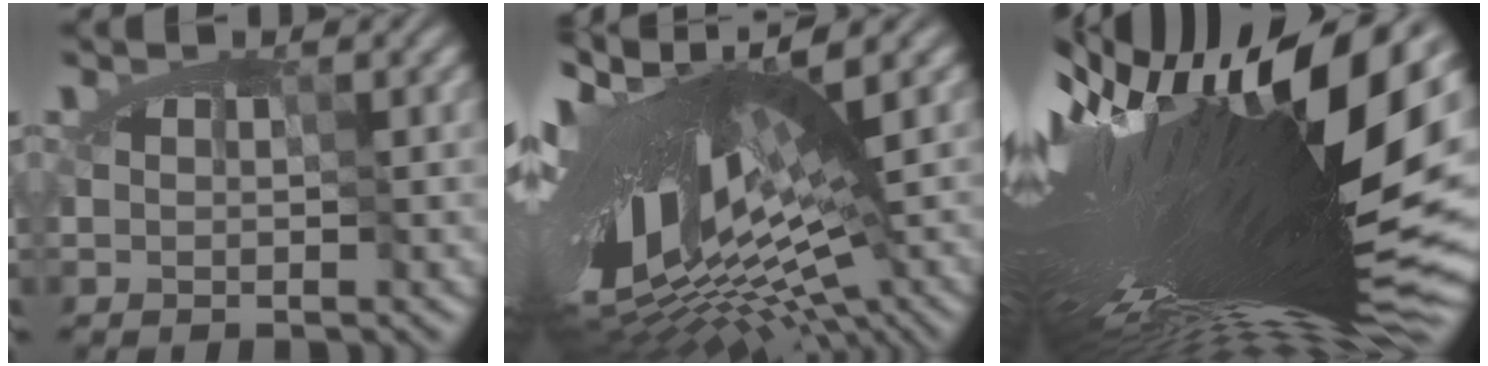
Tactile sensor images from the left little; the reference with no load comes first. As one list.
[{"total": 16.3, "force": [-2.2, 5.6, 15.2], "torque": [-0.268, -0.017, -0.032]}, {"total": 18.9, "force": [1.2, 4.6, 18.3], "torque": [-0.313, -0.027, 0.026]}]